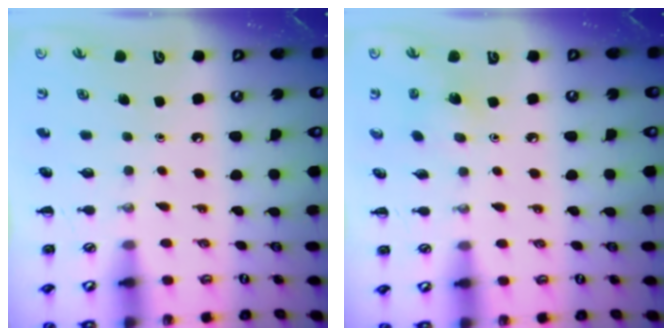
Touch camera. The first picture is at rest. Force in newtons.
{"total": 3.6, "press": 3.5, "slide": 0.9}